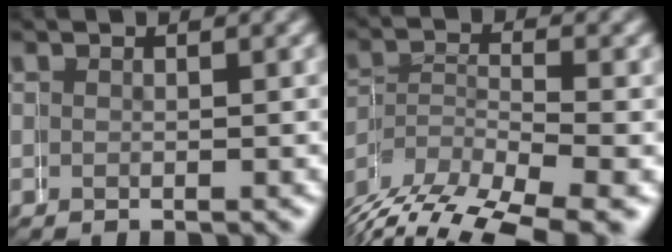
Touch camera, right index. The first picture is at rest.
{"total": 6.5, "force": [-3.8, 4.1, 3.4], "torque": [-0.071, -0.024, -0.051]}